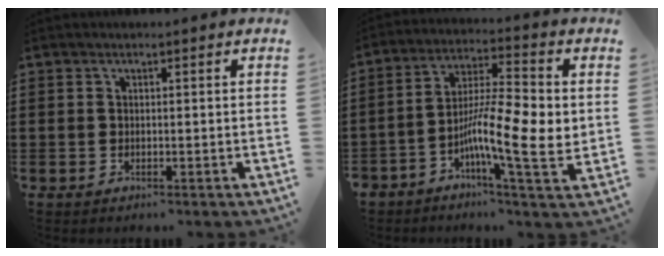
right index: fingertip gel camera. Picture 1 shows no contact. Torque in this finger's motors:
{"motor_torque": [2.14, 0.00, 0.76, 0.21]}